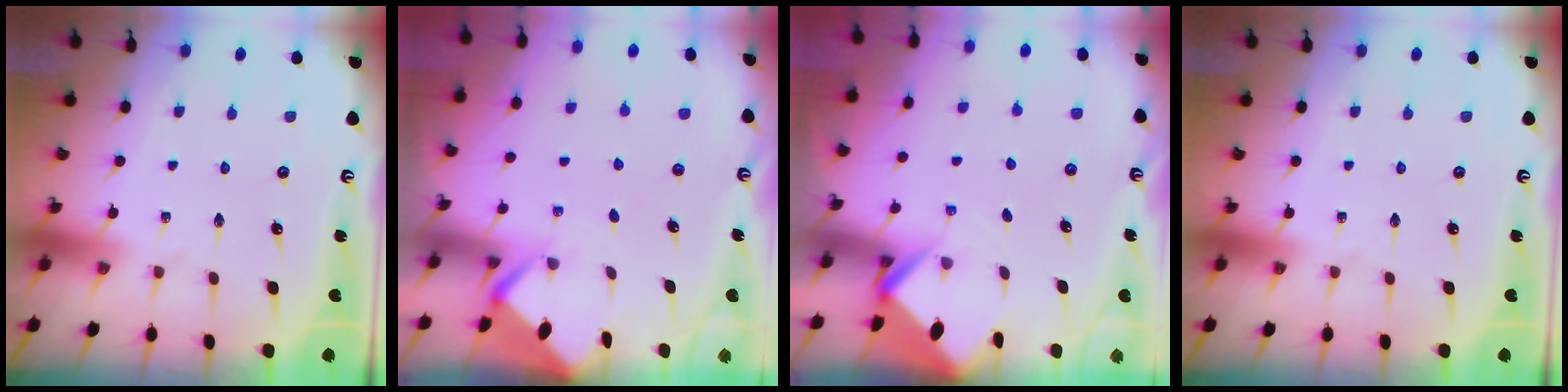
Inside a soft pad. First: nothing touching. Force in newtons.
{"total": 2.5, "press": 2.5, "slide": 0.1}
{"total": 2.4, "press": 2.4, "slide": 0.1}
{"total": 0.0}